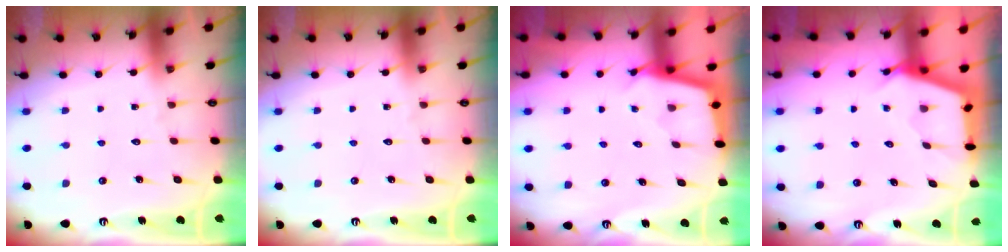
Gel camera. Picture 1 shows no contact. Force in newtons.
{"total": 0.0}
{"total": 2.5, "press": 2.5, "slide": 0.2}
{"total": 2.7, "press": 2.7, "slide": 0.4}